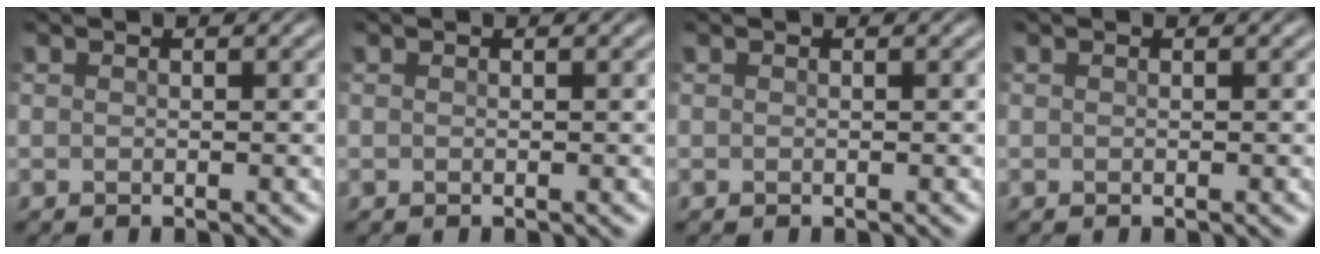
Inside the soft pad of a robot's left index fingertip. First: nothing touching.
{"total": 0.0}
{"total": 0.0}
{"total": 0.0}